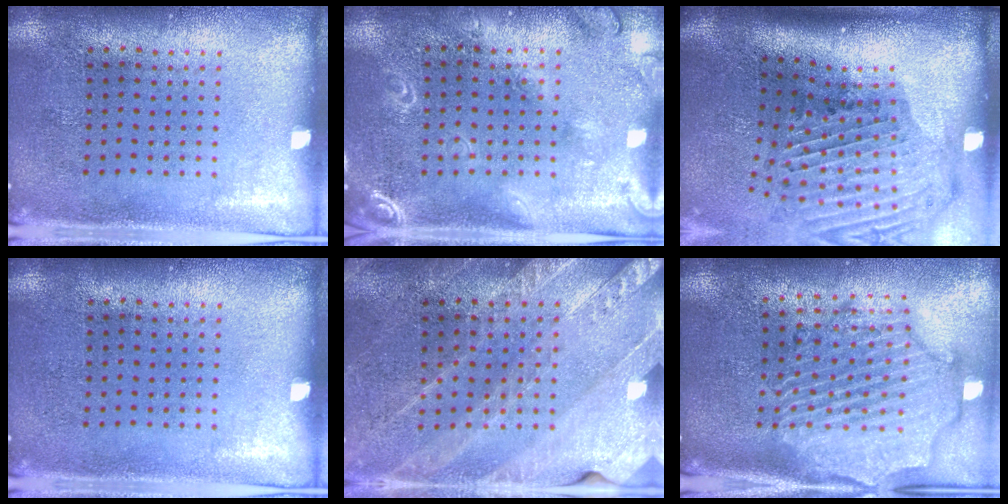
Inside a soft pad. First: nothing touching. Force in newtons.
{"total": 1.8, "press": 1.8, "slide": 0.5}
{"total": 2.9, "press": 2.1, "slide": 2.0}
{"total": 0.0}
{"total": 2.6, "press": 2.5, "slide": 0.7}
{"total": 2.9, "press": 2.5, "slide": 1.4}